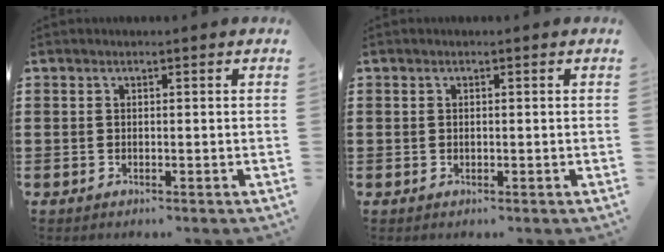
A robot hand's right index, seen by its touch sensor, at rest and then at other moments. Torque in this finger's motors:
{"motor_torque": [-0.24, 1.89, -0.01, 0.00]}